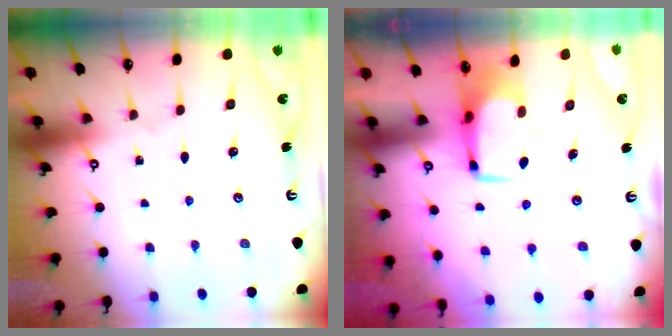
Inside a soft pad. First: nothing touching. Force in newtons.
{"total": 0.0}